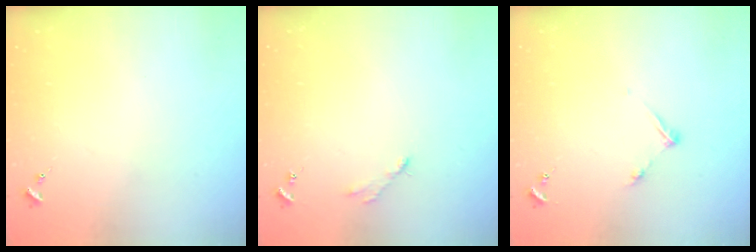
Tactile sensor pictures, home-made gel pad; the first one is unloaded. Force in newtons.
{"total": 2.8, "press": 2.8, "slide": 0.4}
{"total": 5.6, "press": 5.6, "slide": 0.6}